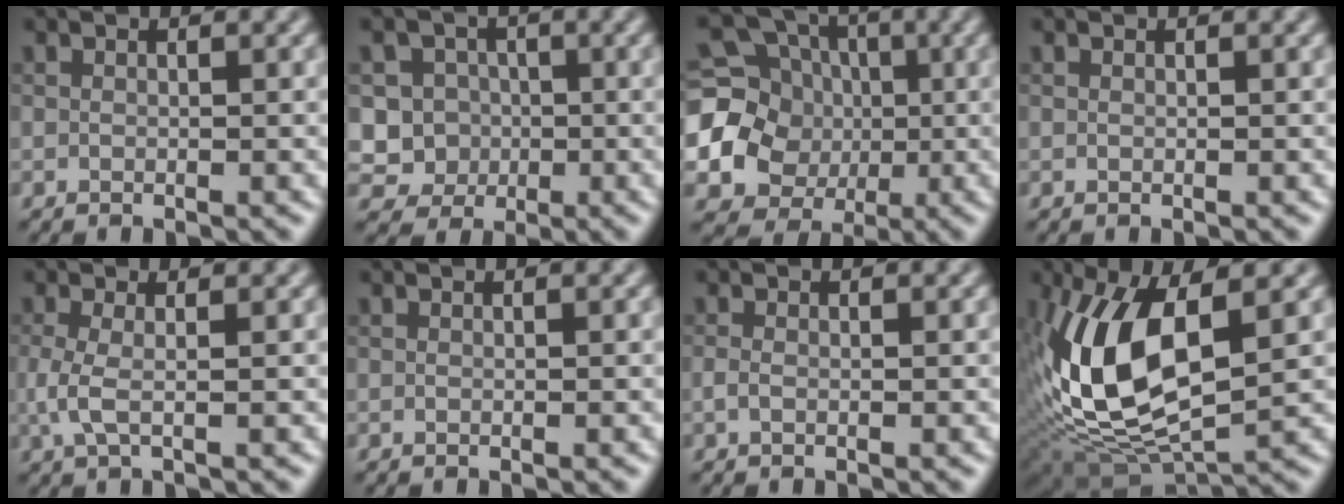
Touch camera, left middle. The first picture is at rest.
{"total": 5.5, "force": [-0.5, 5.4, 1.3], "torque": [-0.011, 0.024, -0.027]}
{"total": 13.1, "force": [0.1, 12.0, 5.2], "torque": [-0.146, 0.022, -0.011]}
{"total": 0.0}
{"total": 2.2, "force": [-0.2, 0.7, 2.1], "torque": [-0.052, -0.005, -0.005]}
{"total": 0.0}
{"total": 0.7, "force": [-0.3, 0.3, 0.6], "torque": [-0.017, -0.002, -0.008]}
{"total": 11.2, "force": [1.7, 5.3, 9.7], "torque": [-0.206, -0.004, 0.032]}